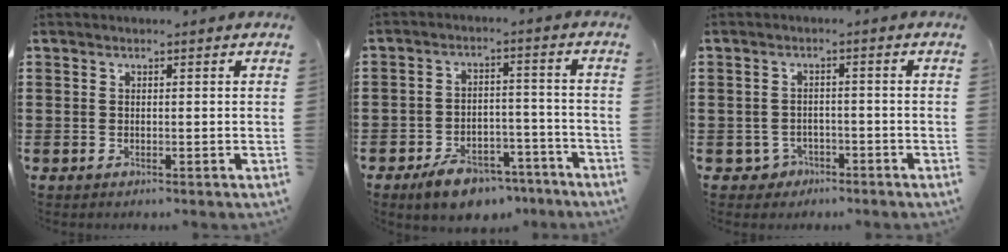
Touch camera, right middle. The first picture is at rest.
{"total": 6.9, "force": [-5.7, 2.8, 2.6], "torque": [-0.041, 0.024, -0.106]}
{"total": 2.3, "force": [-1.8, 1.4, 0.3], "torque": [-0.014, 0.001, -0.039]}